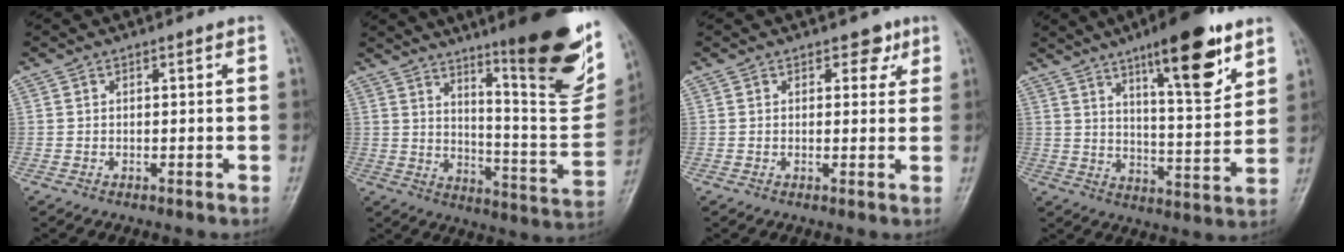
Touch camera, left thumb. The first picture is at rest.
{"total": 24.4, "force": [14.5, 4.4, 19.1], "torque": [-0.238, -0.077, 0.218]}
{"total": 3.1, "force": [1.7, 2.0, 1.6], "torque": [0.003, -0.006, 0.018]}
{"total": 16.5, "force": [9.7, 4.2, 12.7], "torque": [-0.165, -0.054, 0.151]}